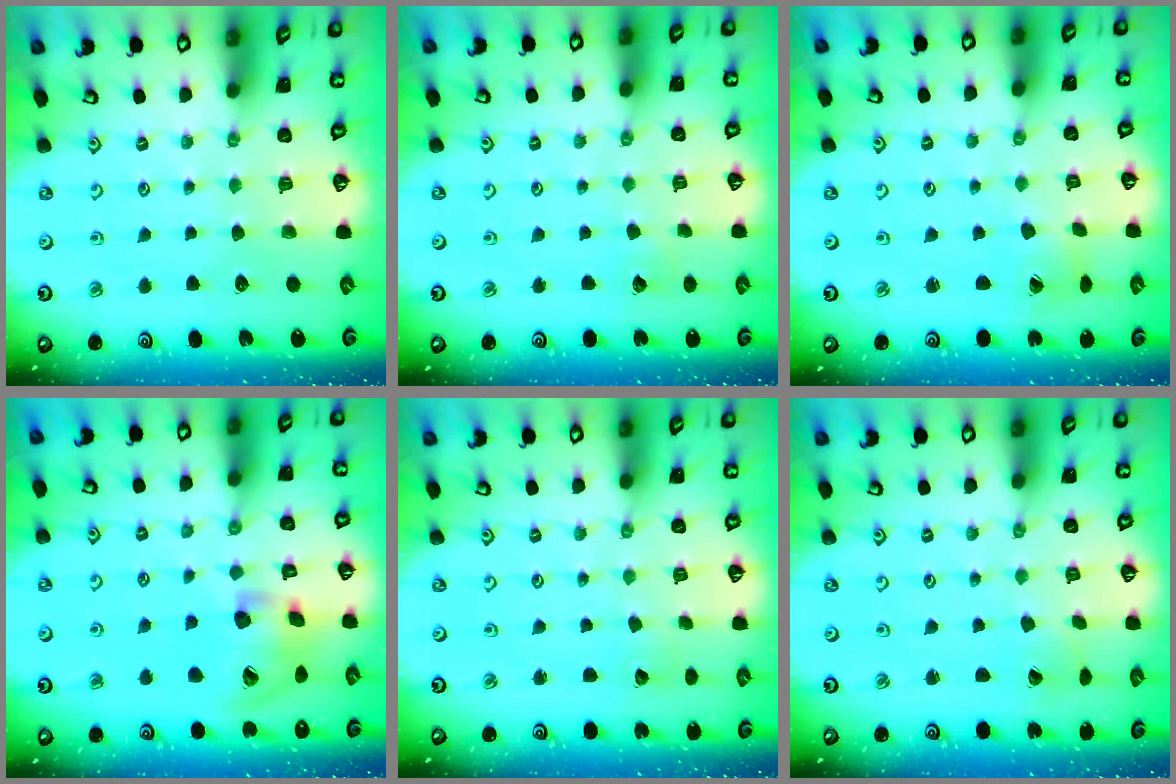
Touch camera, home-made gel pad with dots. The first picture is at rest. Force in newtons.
{"total": 2.3, "press": 2.3, "slide": 0.1}
{"total": 2.2, "press": 2.2, "slide": 0.3}
{"total": 16.2, "press": 16.0, "slide": 2.5}
{"total": 2.0, "press": 2.0, "slide": 0.2}
{"total": 0.9, "press": 0.9, "slide": 0.1}